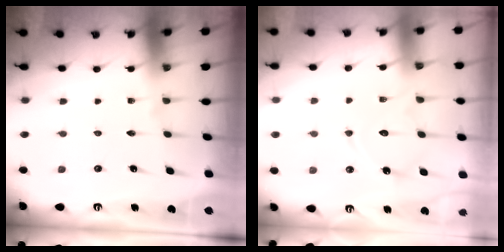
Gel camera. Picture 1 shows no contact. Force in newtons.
{"total": 13.0, "press": 12.9, "slide": 0.9}